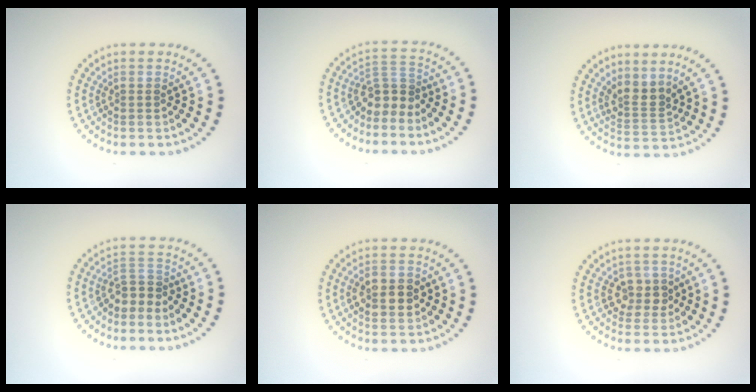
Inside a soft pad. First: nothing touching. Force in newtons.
{"total": 2.8, "press": 2.0, "slide": 2.0}
{"total": 2.5, "press": 1.8, "slide": 1.8}
{"total": 2.1, "press": 1.5, "slide": 1.4}
{"total": 3.7, "press": 3.7, "slide": 0.2}
{"total": 2.4, "press": 2.2, "slide": 0.8}